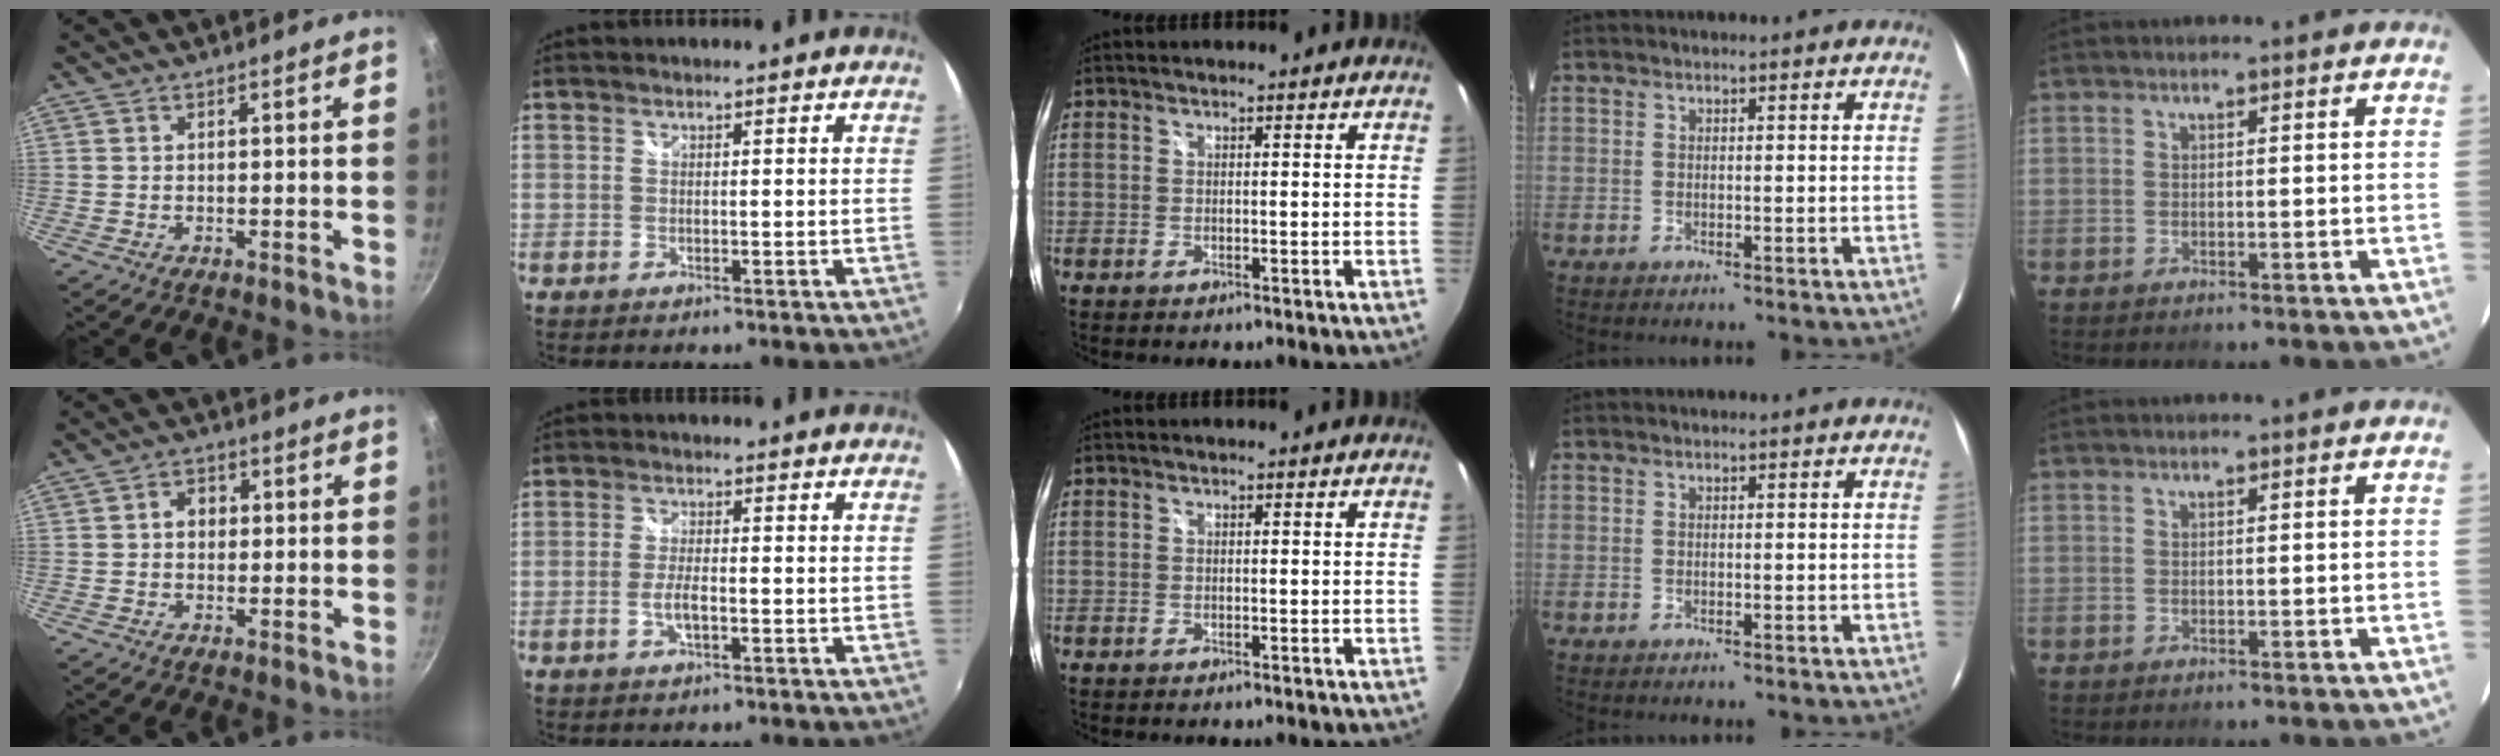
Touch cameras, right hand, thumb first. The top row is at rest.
{"thumb": {"total": 3.7, "force": [0.3, 3.0, 2.1], "torque": [-0.014, 0.007, 0.000]}, "index": {"total": 3.3, "force": [-1.3, 0.9, 3.0], "torque": [-0.067, 0.000, -0.024]}}